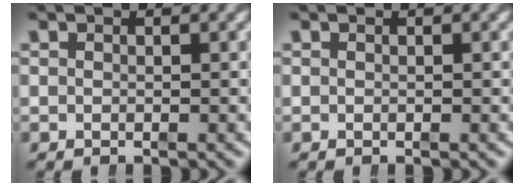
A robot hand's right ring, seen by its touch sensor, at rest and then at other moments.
{"total": 0.0}